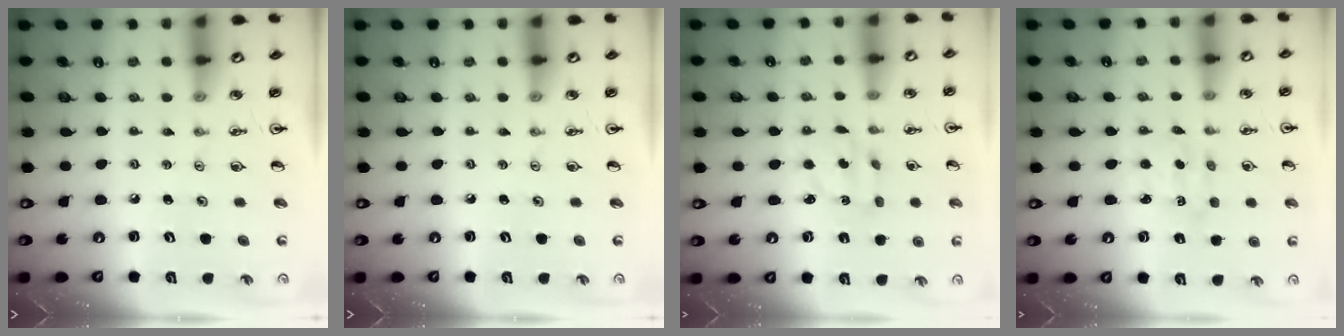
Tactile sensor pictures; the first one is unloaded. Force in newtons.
{"total": 0.0}
{"total": 3.6, "press": 3.5, "slide": 0.9}
{"total": 1.8, "press": 1.8, "slide": 0.2}